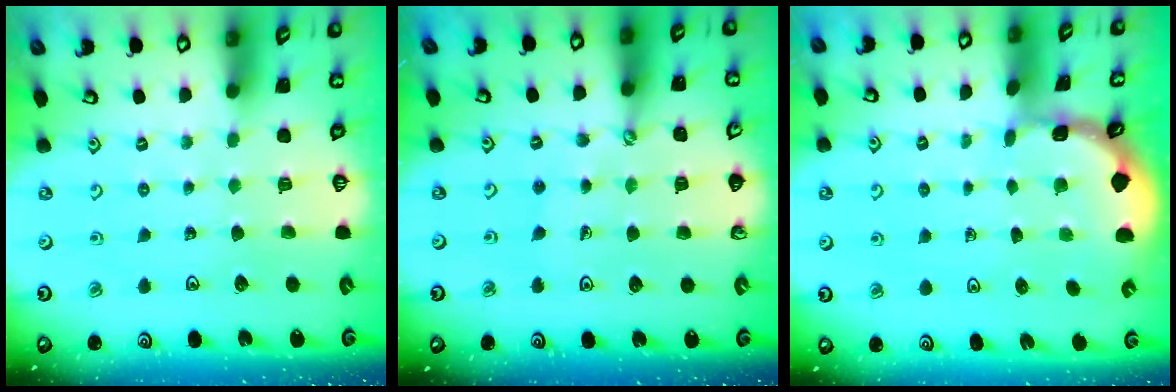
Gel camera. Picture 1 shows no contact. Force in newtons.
{"total": 2.4, "press": 2.0, "slide": 1.3}
{"total": 1.1, "press": 1.1, "slide": 0.2}